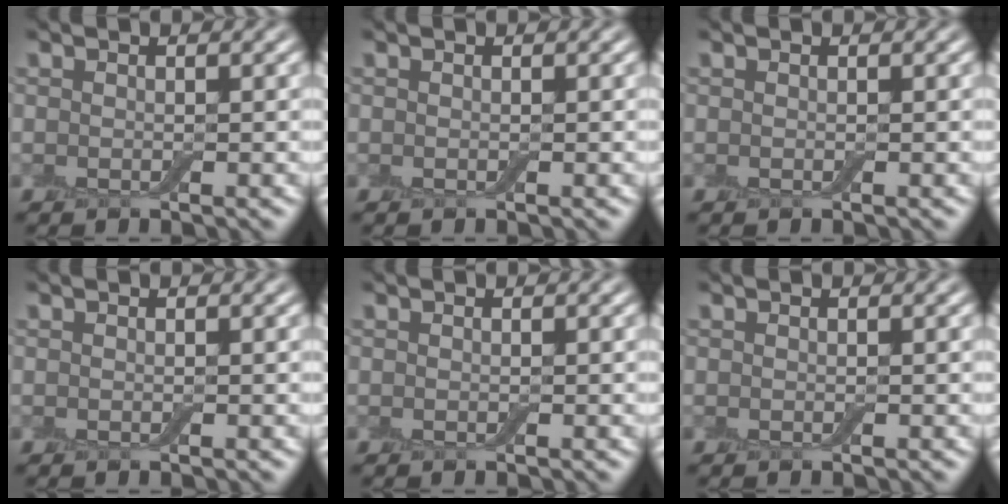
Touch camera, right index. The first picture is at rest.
{"total": 0.0}
{"total": 0.0}
{"total": 0.0}
{"total": 0.0}
{"total": 0.0}